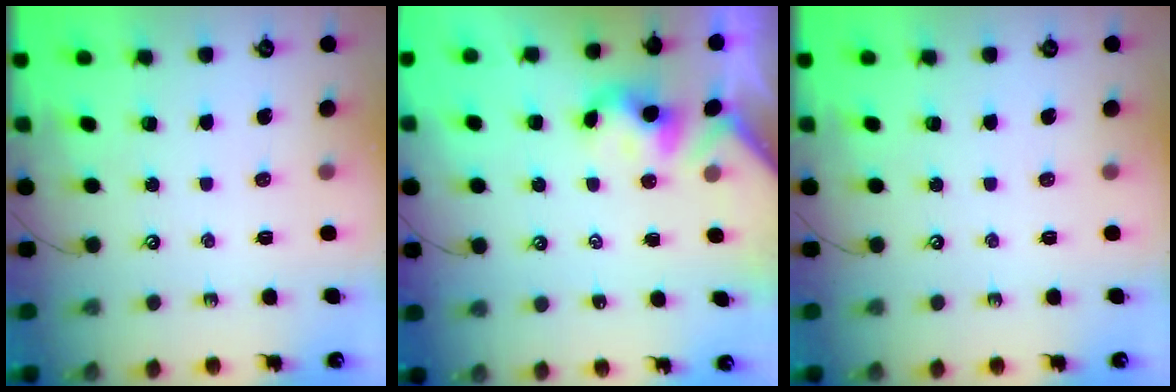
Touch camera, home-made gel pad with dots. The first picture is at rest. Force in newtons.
{"total": 2.3, "press": 2.3, "slide": 0.2}
{"total": 0.0}